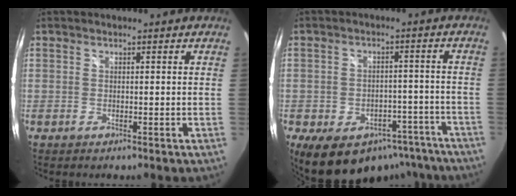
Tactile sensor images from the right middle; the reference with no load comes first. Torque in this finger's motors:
{"motor_torque": [1.10, -1.03, 0.22, 0.10]}